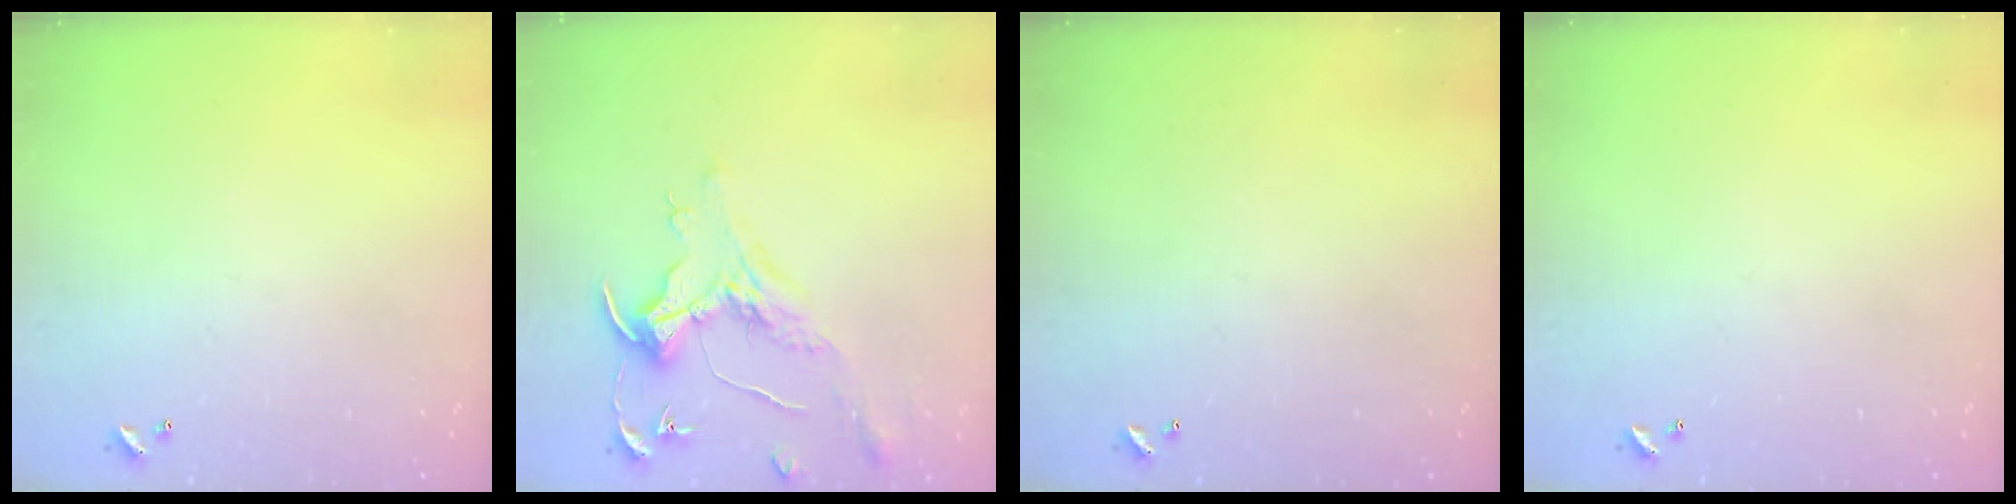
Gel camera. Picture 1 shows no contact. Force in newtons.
{"total": 1.6, "press": 1.4, "slide": 0.7}
{"total": 0.0}
{"total": 0.0}